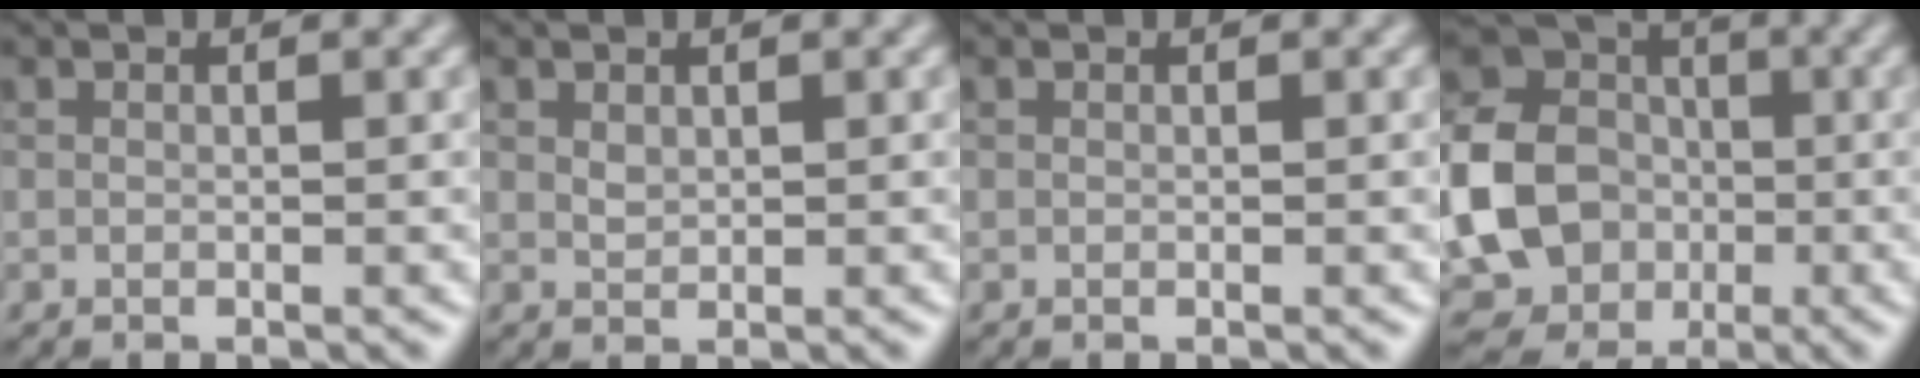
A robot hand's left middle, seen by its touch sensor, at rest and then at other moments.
{"total": 0.9, "force": [0.4, 0.7, 0.5], "torque": [-0.013, -0.001, 0.011]}
{"total": 0.0}
{"total": 14.6, "force": [-2.1, 12.5, 7.1], "torque": [-0.160, -0.022, -0.057]}